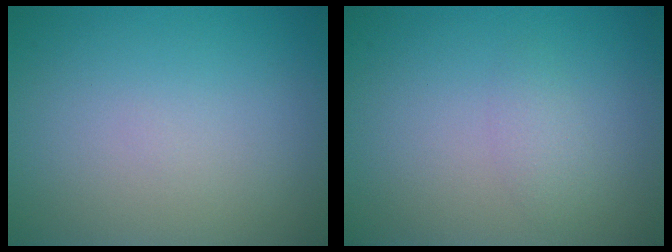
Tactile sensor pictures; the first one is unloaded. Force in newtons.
{"total": 1.2, "press": 1.2, "slide": 0.1}